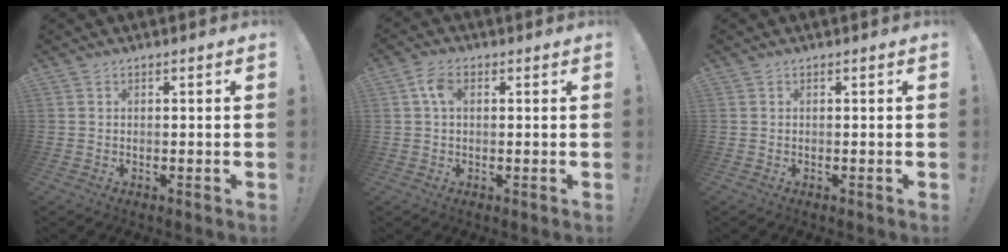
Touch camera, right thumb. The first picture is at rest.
{"total": 4.8, "force": [1.1, 2.8, 3.7], "torque": [-0.066, 0.008, 0.020]}
{"total": 0.0}